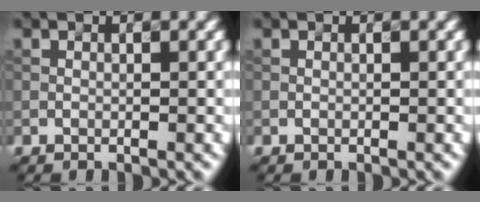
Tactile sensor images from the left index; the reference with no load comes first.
{"total": 0.0}